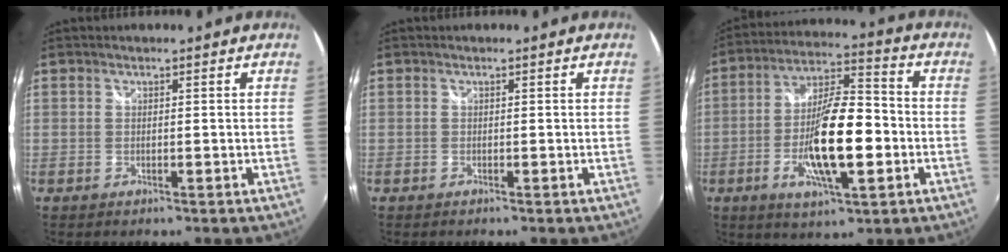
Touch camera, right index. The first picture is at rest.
{"total": 0.0}
{"total": 15.6, "force": [-4.0, 4.3, 14.5], "torque": [-0.273, -0.001, -0.072]}